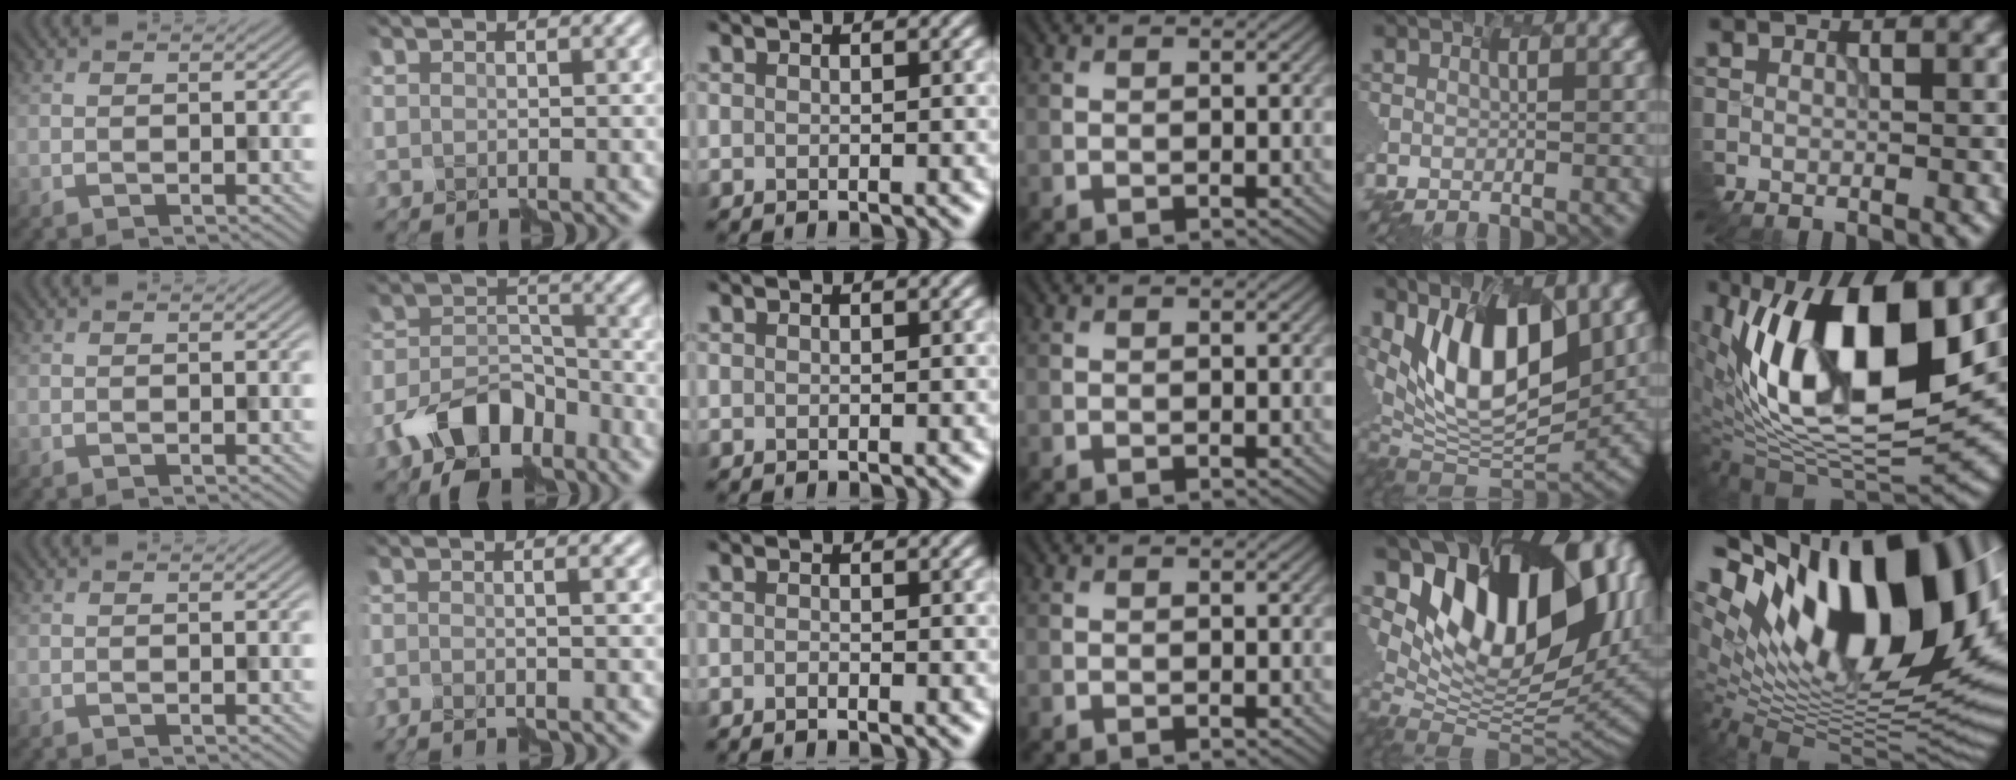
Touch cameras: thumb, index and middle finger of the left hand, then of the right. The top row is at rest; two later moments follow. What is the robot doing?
{"motion": "assemble", "object": "hinged jar"}